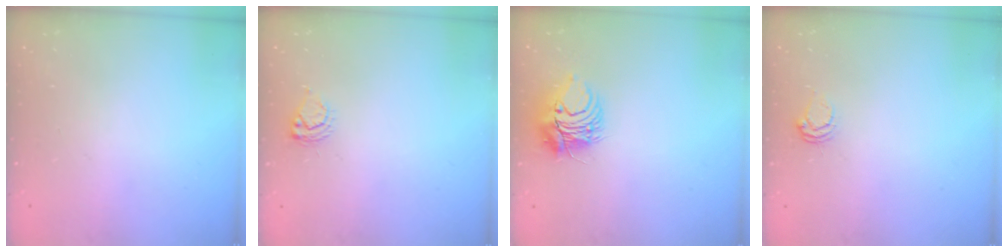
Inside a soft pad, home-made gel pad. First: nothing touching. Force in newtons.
{"total": 5.7, "press": 5.7, "slide": 0.6}
{"total": 10.0, "press": 9.9, "slide": 0.9}
{"total": 3.6, "press": 3.6, "slide": 0.5}